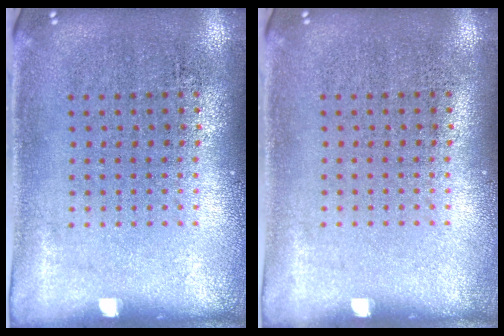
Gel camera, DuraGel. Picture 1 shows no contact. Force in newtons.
{"total": 0.0}